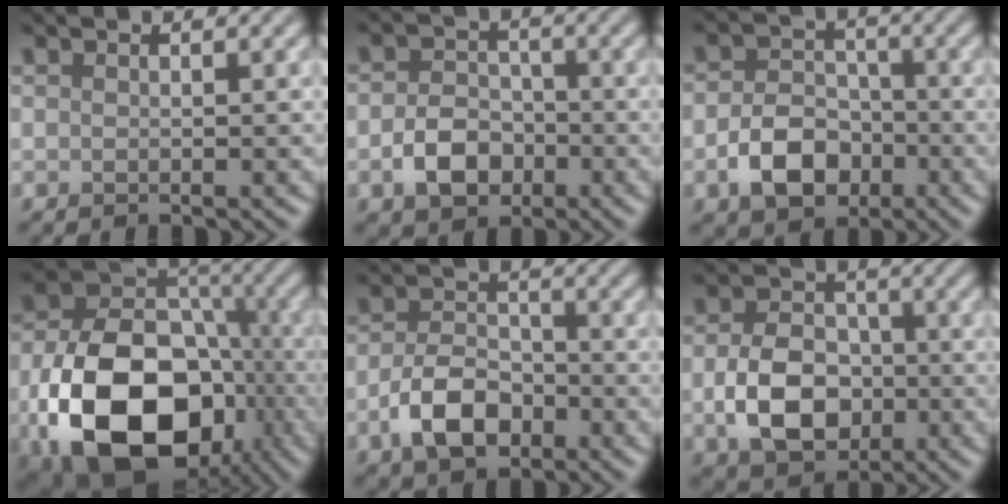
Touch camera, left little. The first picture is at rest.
{"total": 4.1, "force": [-1.7, 3.0, 2.3], "torque": [-0.039, 0.002, -0.035]}
{"total": 5.3, "force": [-2.3, 3.7, 3.0], "torque": [-0.050, -0.002, -0.043]}
{"total": 16.7, "force": [-6.2, 11.2, 10.8], "torque": [-0.201, -0.042, -0.100]}
{"total": 5.1, "force": [-2.5, 3.1, 3.1], "torque": [-0.063, 0.000, -0.050]}
{"total": 6.9, "force": [-1.7, 5.0, 4.5], "torque": [-0.090, -0.006, -0.032]}